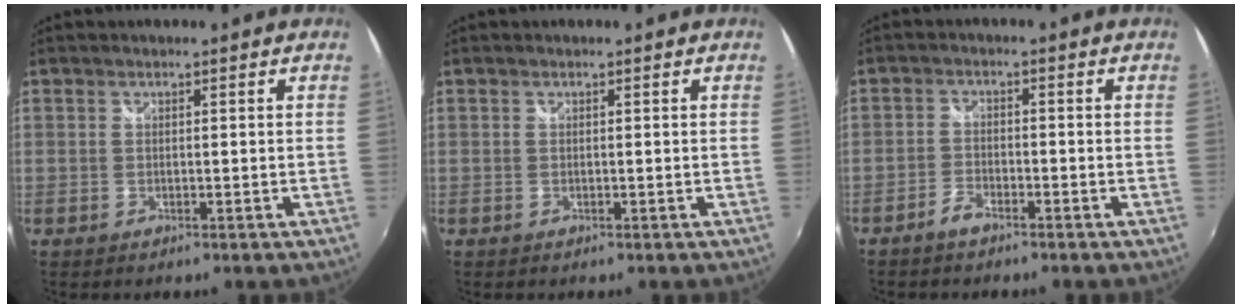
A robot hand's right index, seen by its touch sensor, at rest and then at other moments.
{"total": 0.0}
{"total": 2.8, "force": [-2.3, 0.9, 1.1], "torque": [-0.038, 0.003, -0.049]}